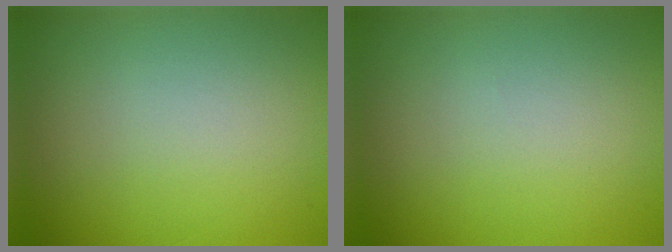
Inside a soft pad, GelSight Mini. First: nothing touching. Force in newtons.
{"total": 0.0}